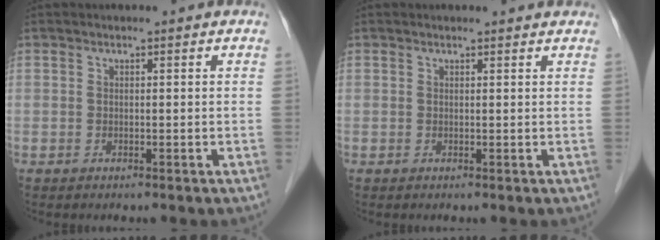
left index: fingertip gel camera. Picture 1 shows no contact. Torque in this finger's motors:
{"motor_torque": [0.31, -0.26, 0.09, 0.02]}